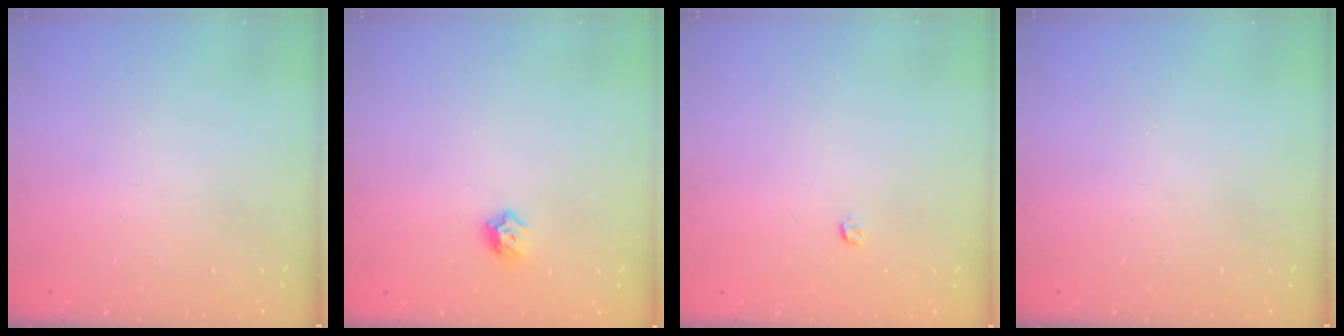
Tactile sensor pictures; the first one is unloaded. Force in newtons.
{"total": 5.6, "press": 5.5, "slide": 0.9}
{"total": 3.0, "press": 2.9, "slide": 0.4}
{"total": 0.0}